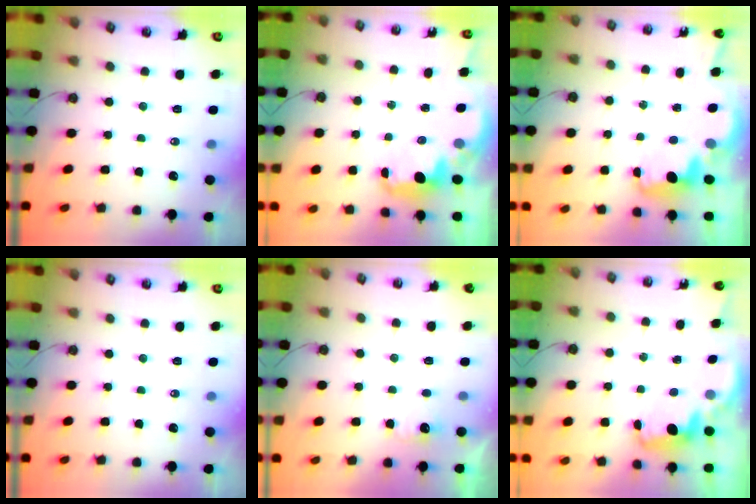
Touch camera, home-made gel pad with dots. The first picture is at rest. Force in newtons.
{"total": 2.9, "press": 2.9, "slide": 0.5}
{"total": 3.9, "press": 3.8, "slide": 0.7}
{"total": 0.0}
{"total": 2.6, "press": 2.4, "slide": 0.8}
{"total": 2.5, "press": 2.4, "slide": 0.6}